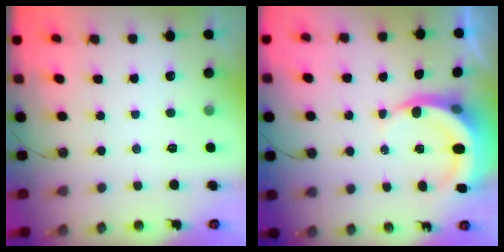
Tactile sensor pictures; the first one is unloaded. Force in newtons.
{"total": 7.8, "press": 7.7, "slide": 1.2}